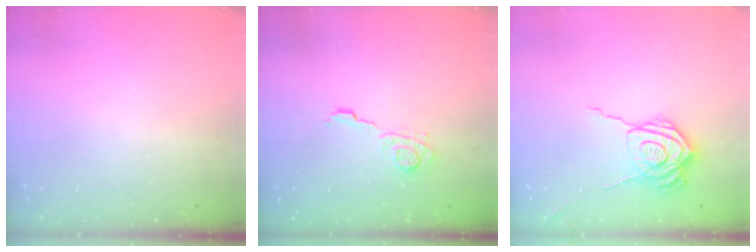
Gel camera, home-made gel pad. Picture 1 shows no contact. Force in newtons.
{"total": 5.8, "press": 5.7, "slide": 0.8}
{"total": 12.8, "press": 12.7, "slide": 1.2}